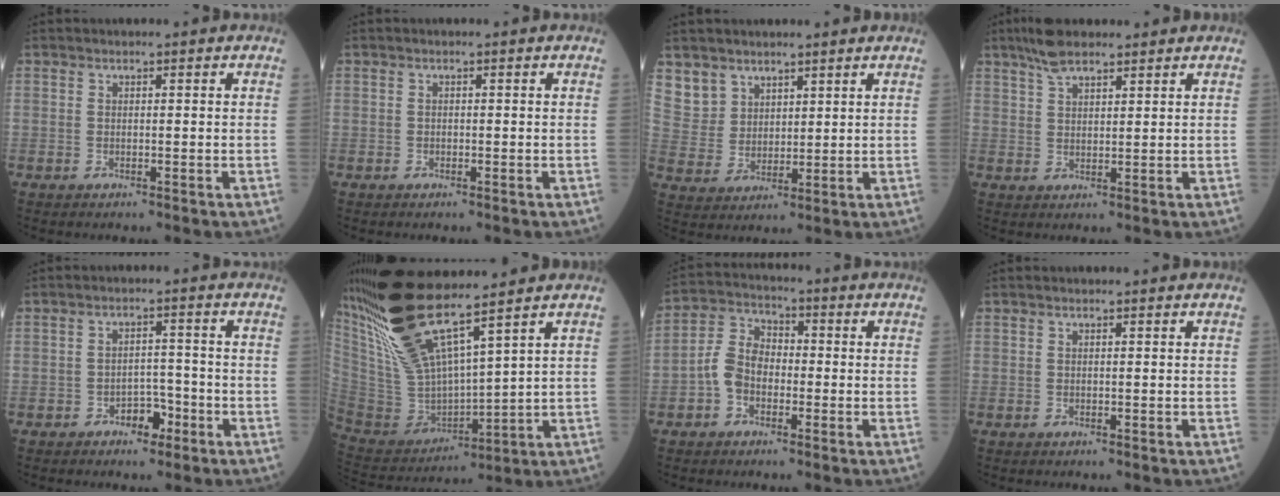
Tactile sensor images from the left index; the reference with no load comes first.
{"total": 0.0}
{"total": 6.6, "force": [4.7, 4.6, 0.2], "torque": [0.000, -0.001, 0.104]}
{"total": 5.0, "force": [4.0, 1.4, 2.7], "torque": [-0.062, 0.017, 0.076]}
{"total": 3.4, "force": [-2.1, 1.9, 2.0], "torque": [-0.025, 0.007, -0.032]}
{"total": 16.8, "force": [12.3, 2.0, 11.2], "torque": [-0.237, -0.006, 0.247]}
{"total": 6.5, "force": [-1.9, 4.8, 4.0], "torque": [-0.093, 0.024, -0.044]}
{"total": 0.0}